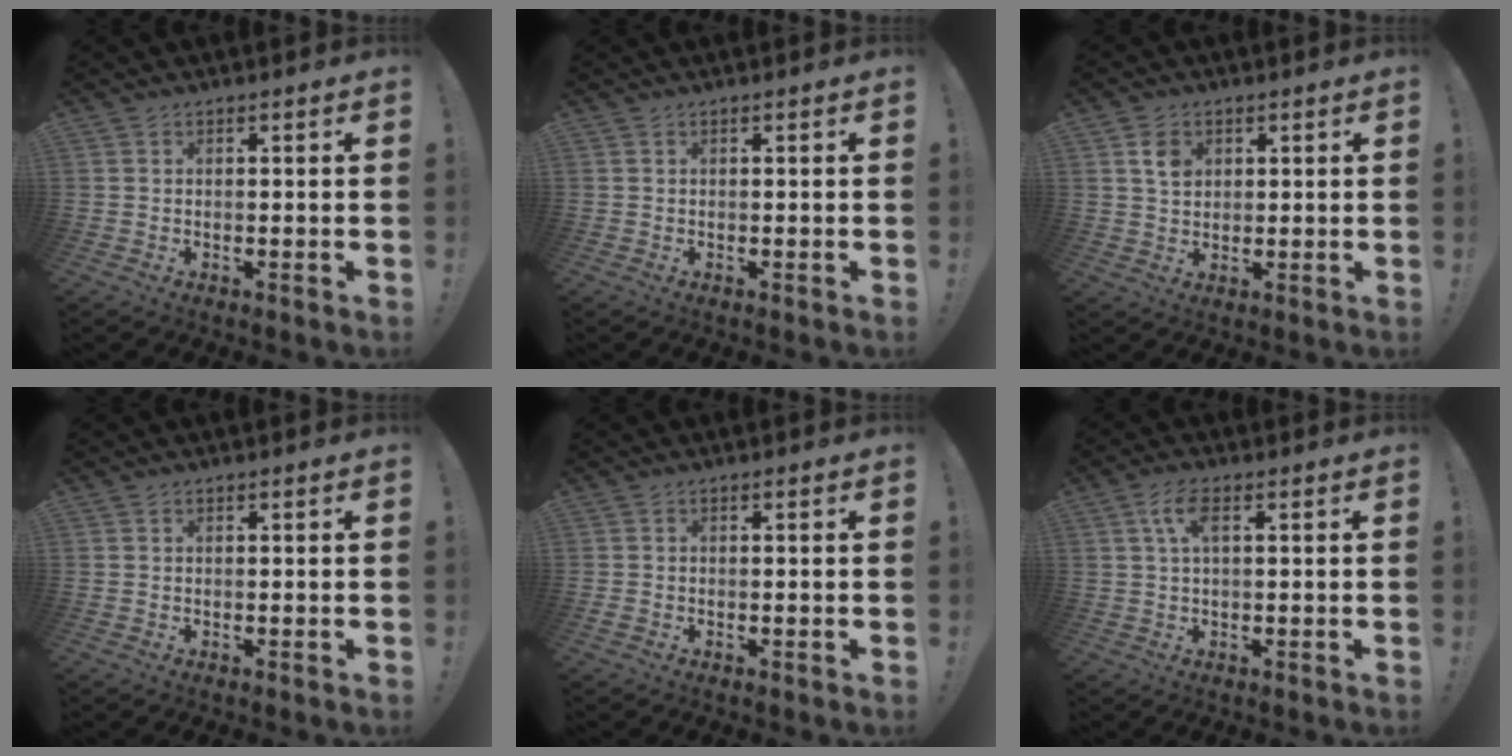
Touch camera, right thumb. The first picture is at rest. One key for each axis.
{"total": 0.0}
{"total": 5.3, "fx": 2.1, "fy": 4.1, "fz": 2.6, "tx": -0.028, "ty": -0.005, "tz": 0.037}
{"total": 0.0}
{"total": 0.6, "fx": -0.4, "fy": 0.4, "fz": 0.2, "tx": -0.010, "ty": 0.005, "tz": -0.005}
{"total": 4.8, "fx": 1.6, "fy": 1.9, "fz": 4.1, "tx": -0.080, "ty": 0.006, "tz": 0.027}